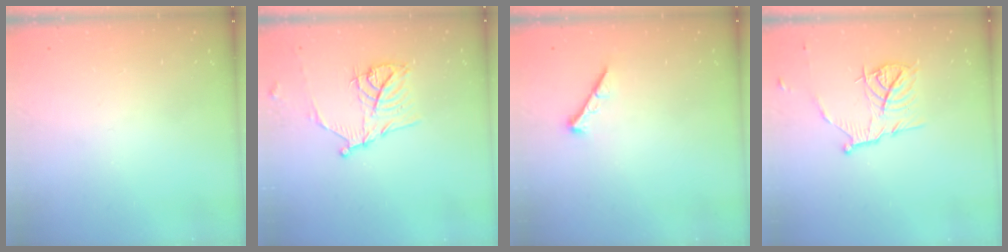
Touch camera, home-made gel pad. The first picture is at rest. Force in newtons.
{"total": 13.8, "press": 13.7, "slide": 0.8}
{"total": 0.0}
{"total": 11.2, "press": 11.2, "slide": 0.8}